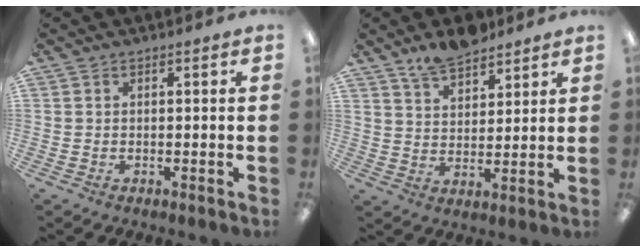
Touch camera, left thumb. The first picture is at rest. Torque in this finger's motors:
{"motor_torque": [0.10, 0.08, -0.13, -0.24, 0.05]}